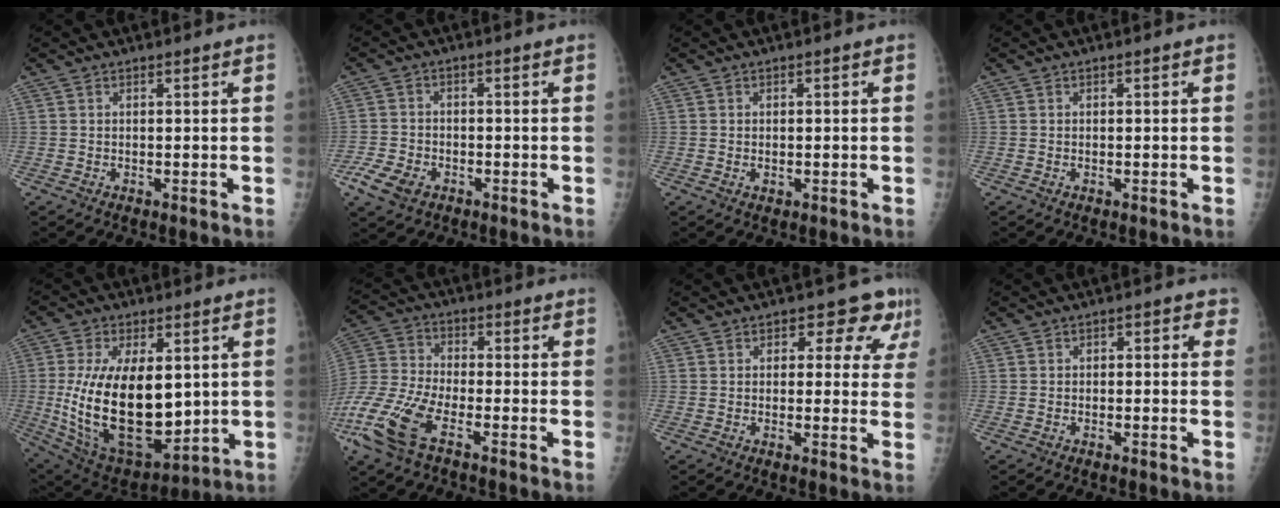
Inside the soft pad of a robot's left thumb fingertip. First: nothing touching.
{"total": 6.0, "force": [-3.5, 3.9, 3.0], "torque": [-0.065, 0.009, -0.061]}
{"total": 1.1, "force": [-0.1, 0.7, 0.8], "torque": [-0.011, 0.003, 0.001]}
{"total": 0.0}
{"total": 23.3, "force": [0.8, 12.2, 19.9], "torque": [-0.346, -0.031, 0.040]}
{"total": 14.4, "force": [-7.6, 6.0, 10.7], "torque": [-0.251, 0.007, -0.153]}
{"total": 7.3, "force": [3.6, 4.7, 4.2], "torque": [-0.001, -0.008, 0.031]}
{"total": 1.6, "force": [0.0, 1.3, 1.0], "torque": [0.009, 0.007, -0.014]}